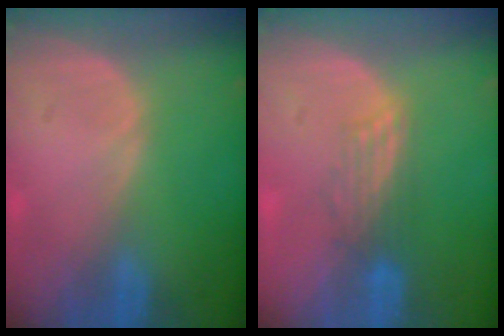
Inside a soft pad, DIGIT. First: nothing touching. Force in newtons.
{"total": 2.7, "press": 2.7, "slide": 0.4}